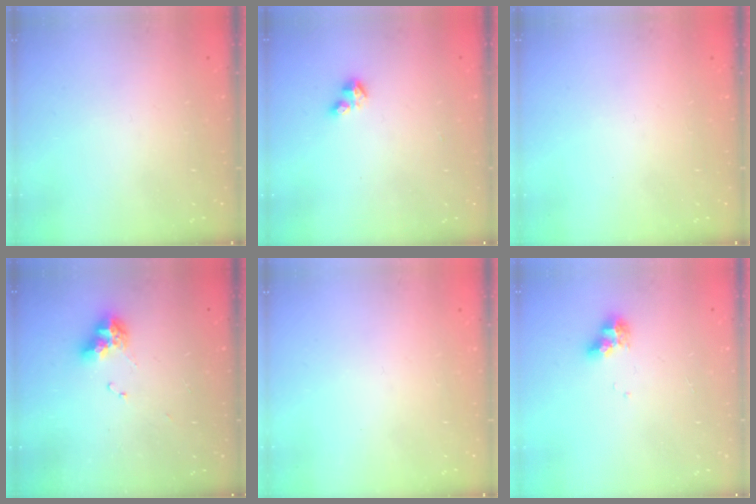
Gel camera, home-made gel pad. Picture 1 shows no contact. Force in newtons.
{"total": 2.9, "press": 2.8, "slide": 0.6}
{"total": 0.0}
{"total": 9.0, "press": 8.9, "slide": 0.9}
{"total": 0.0}
{"total": 7.4, "press": 7.4, "slide": 0.5}